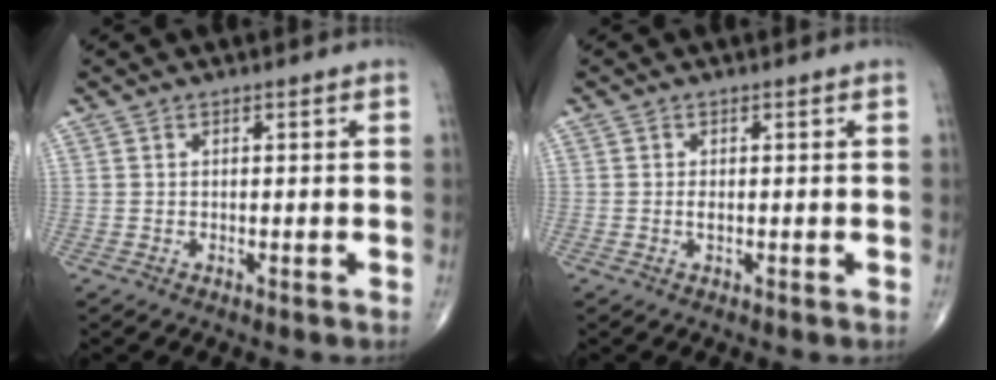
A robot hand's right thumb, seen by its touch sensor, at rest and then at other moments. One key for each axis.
{"total": 0.8, "fx": -0.1, "fy": 0.4, "fz": 0.7, "tx": -0.014, "ty": -0.001, "tz": -0.002}